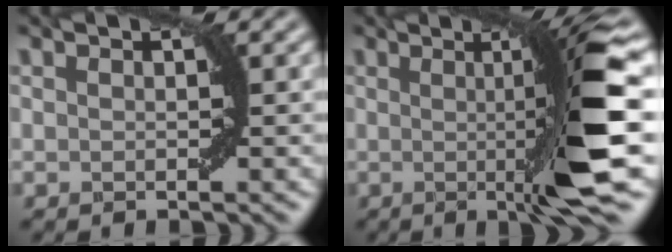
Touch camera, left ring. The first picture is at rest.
{"total": 9.3, "force": [0.0, 1.0, 9.3], "torque": [-0.130, -0.009, 0.005]}